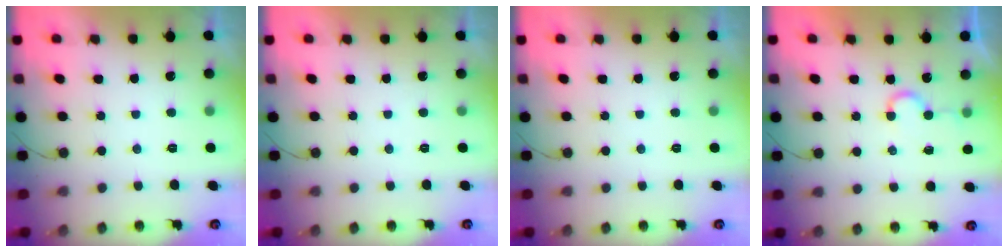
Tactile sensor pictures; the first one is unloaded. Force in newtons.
{"total": 1.9, "press": 1.9, "slide": 0.1}
{"total": 0.0}
{"total": 3.6, "press": 3.5, "slide": 0.3}